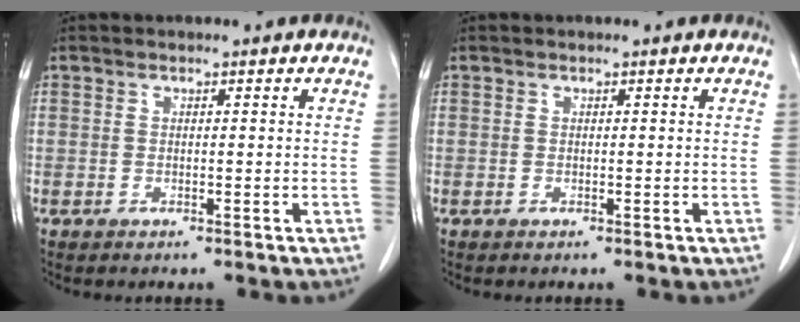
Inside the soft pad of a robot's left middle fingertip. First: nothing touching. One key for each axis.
{"total": 0.0}